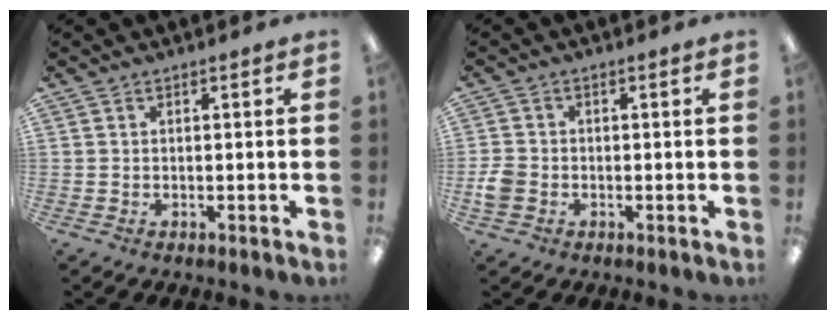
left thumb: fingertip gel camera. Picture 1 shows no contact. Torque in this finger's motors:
{"motor_torque": [-0.23, 0.89, 0.07, 0.13, -0.01]}